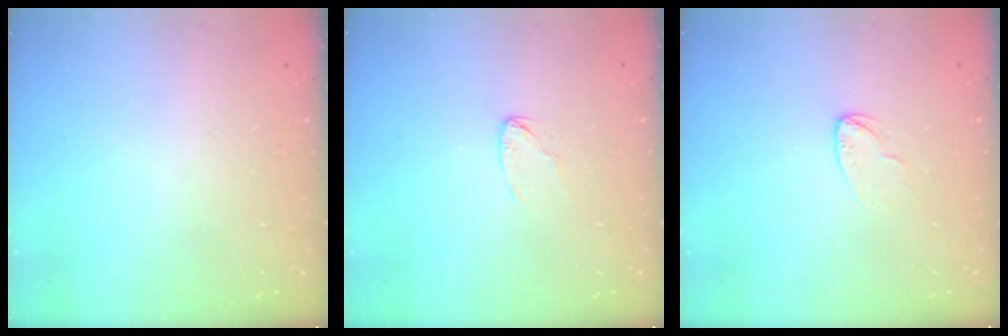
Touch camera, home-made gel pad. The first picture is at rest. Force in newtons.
{"total": 2.5, "press": 2.5, "slide": 0.2}
{"total": 3.7, "press": 3.7, "slide": 0.2}